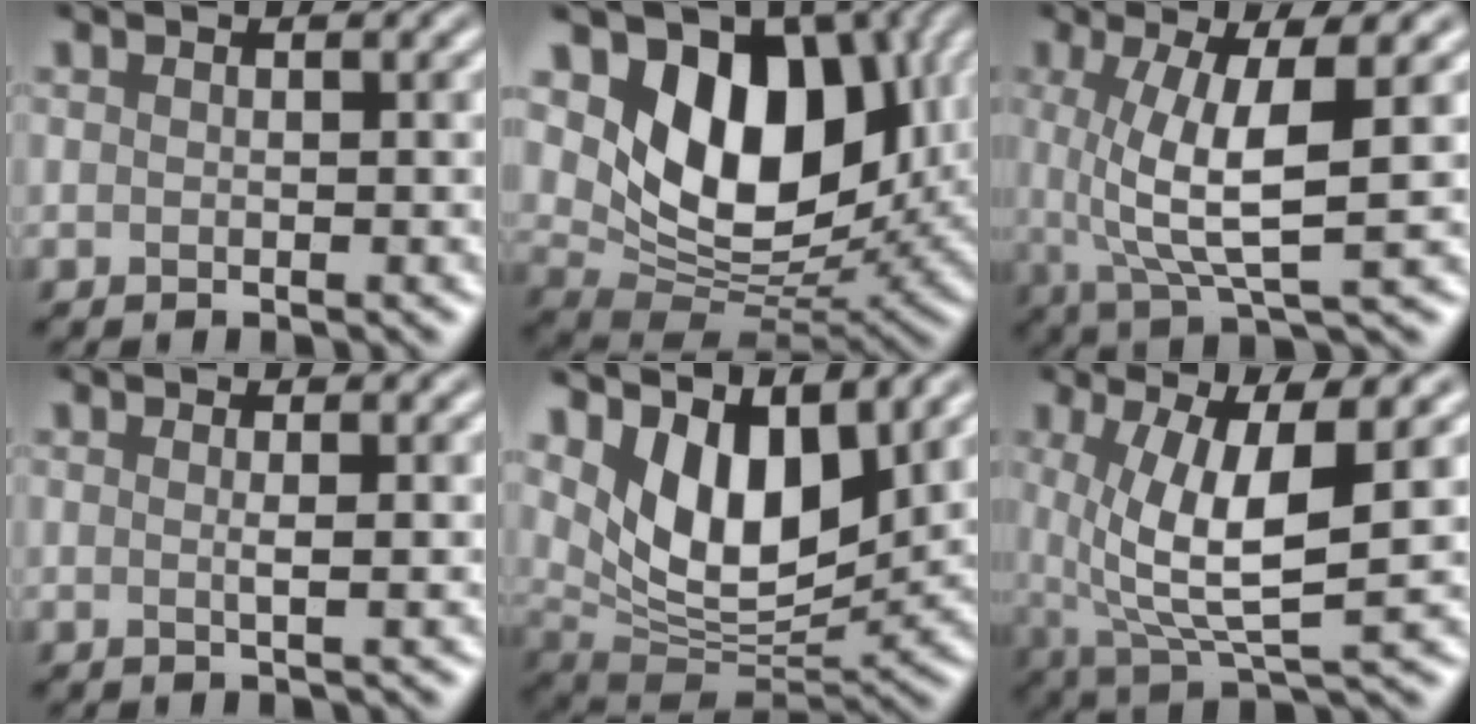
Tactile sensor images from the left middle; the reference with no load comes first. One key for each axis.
{"total": 9.1, "fx": 2.6, "fy": 6.2, "fz": 6.2, "tx": -0.104, "ty": -0.014, "tz": 0.061}
{"total": 6.1, "fx": -0.4, "fy": 1.1, "fz": 5.9, "tx": -0.129, "ty": 0.005, "tz": 0.015}
{"total": 0.8, "fx": -0.1, "fy": 0.0, "fz": 0.8, "tx": -0.018, "ty": 0.004, "tz": -0.006}
{"total": 7.2, "fx": 3.1, "fy": 3.5, "fz": 5.4, "tx": -0.115, "ty": -0.013, "tz": 0.075}
{"total": 6.8, "fx": -0.2, "fy": 1.8, "fz": 6.6, "tx": -0.152, "ty": -0.003, "tz": 0.020}